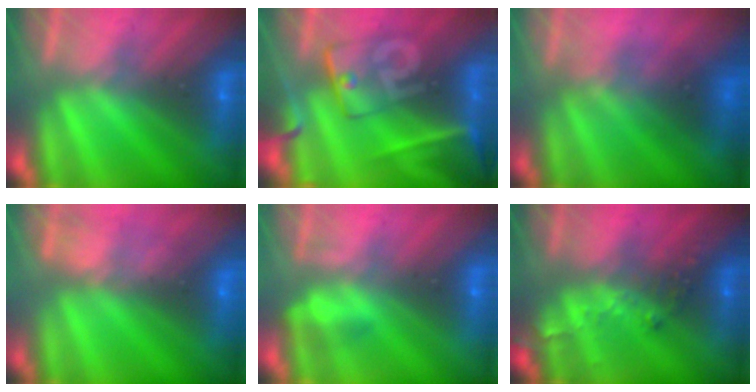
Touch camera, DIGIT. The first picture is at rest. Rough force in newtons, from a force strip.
{"total": 8.8}
{"total": 1.5}
{"total": 7.3}
{"total": 2.2}
{"total": 2.8}